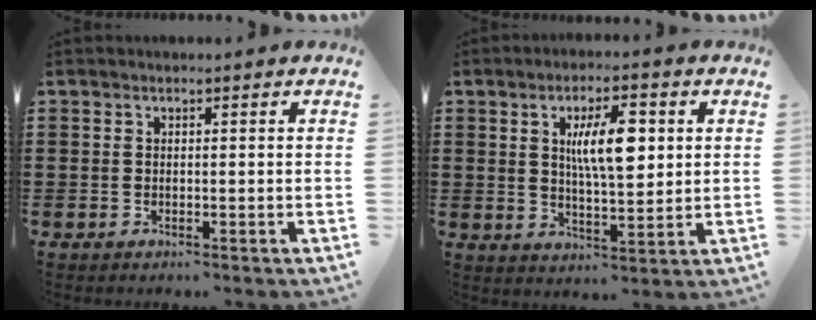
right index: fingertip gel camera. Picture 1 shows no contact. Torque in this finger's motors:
{"motor_torque": [1.01, 0.49, 0.34, 0.20]}